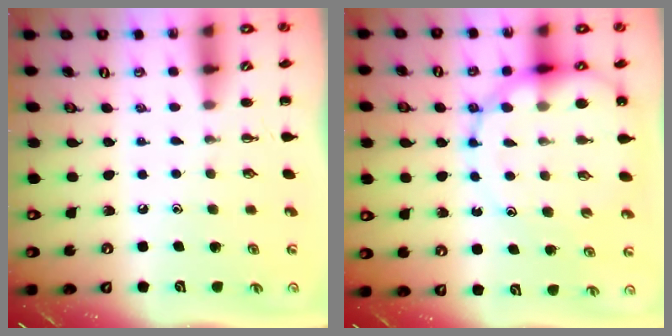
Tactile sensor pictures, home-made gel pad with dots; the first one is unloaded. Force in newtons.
{"total": 15.5, "press": 15.0, "slide": 3.9}